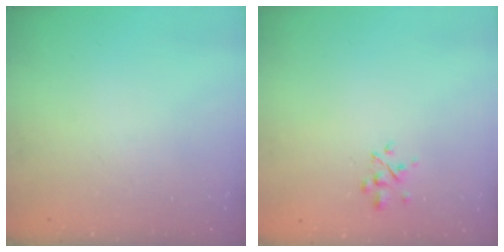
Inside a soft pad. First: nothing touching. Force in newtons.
{"total": 2.8, "press": 2.7, "slide": 0.9}